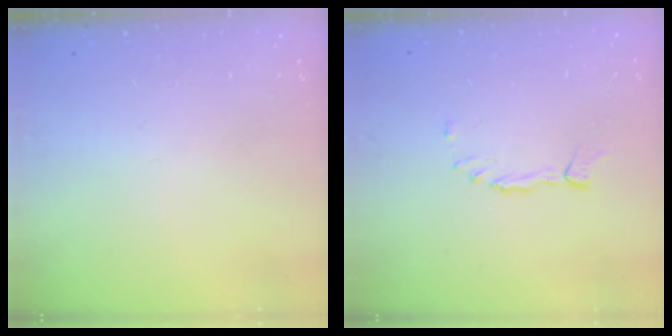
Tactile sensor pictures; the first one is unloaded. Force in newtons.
{"total": 2.3, "press": 2.3, "slide": 0.2}